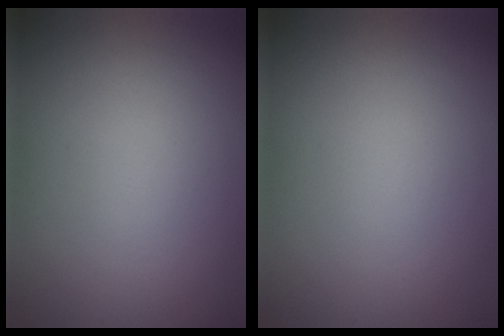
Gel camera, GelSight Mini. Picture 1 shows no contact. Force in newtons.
{"total": 0.0}